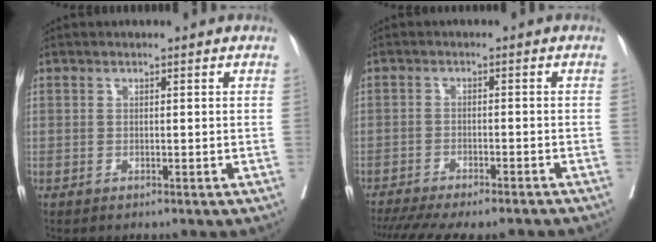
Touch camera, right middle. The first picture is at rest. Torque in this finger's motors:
{"motor_torque": [1.02, -1.12, 0.58, 0.11]}